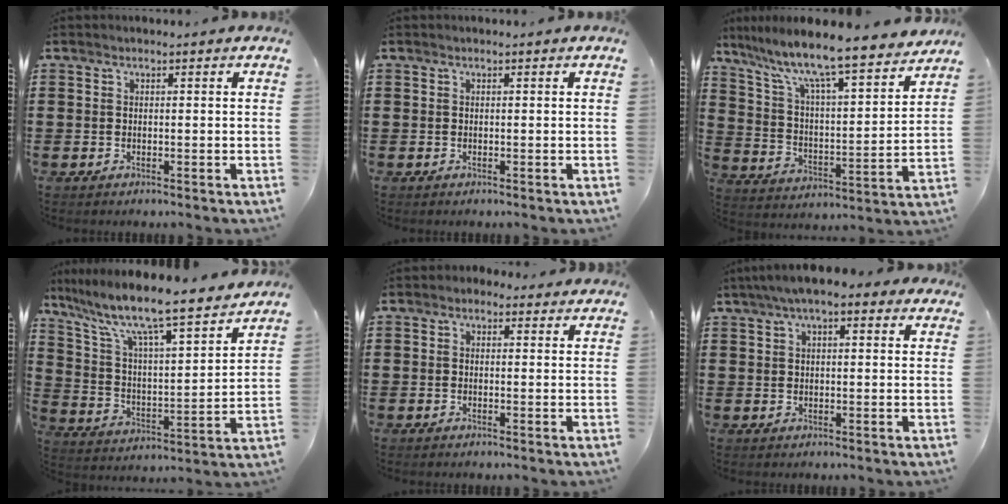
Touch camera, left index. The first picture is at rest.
{"total": 0.0}
{"total": 8.8, "force": [7.6, 0.2, 4.4], "torque": [-0.117, -0.060, 0.123]}
{"total": 8.8, "force": [7.6, 0.2, 4.5], "torque": [-0.122, -0.062, 0.120]}
{"total": 1.2, "force": [0.1, 1.1, 0.4], "torque": [-0.011, 0.006, 0.000]}
{"total": 4.3, "force": [2.6, 1.3, 3.2], "torque": [-0.067, 0.008, 0.044]}